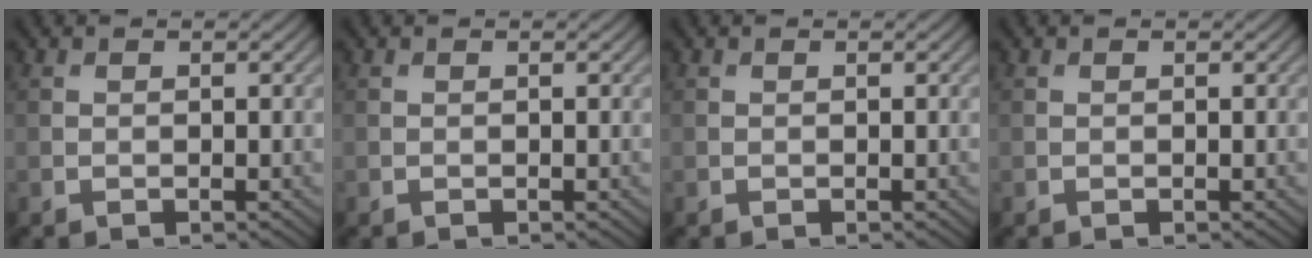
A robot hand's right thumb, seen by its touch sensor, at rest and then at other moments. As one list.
[{"total": 0.0}, {"total": 0.0}, {"total": 0.0}]